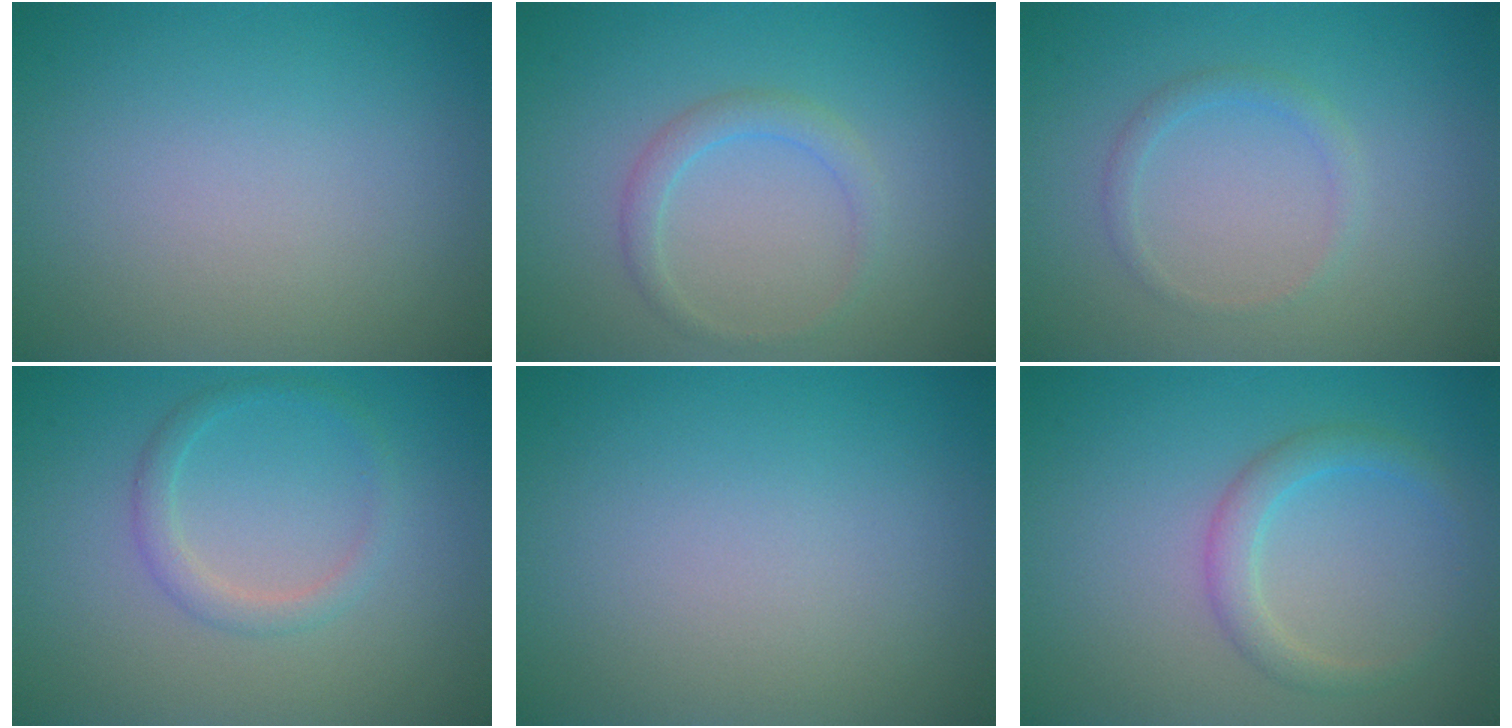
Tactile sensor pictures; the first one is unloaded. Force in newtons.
{"total": 1.8, "press": 1.8, "slide": 0.0}
{"total": 1.2, "press": 1.2, "slide": 0.0}
{"total": 1.7, "press": 1.7, "slide": 0.0}
{"total": 0.0}
{"total": 2.3, "press": 2.2, "slide": 0.1}